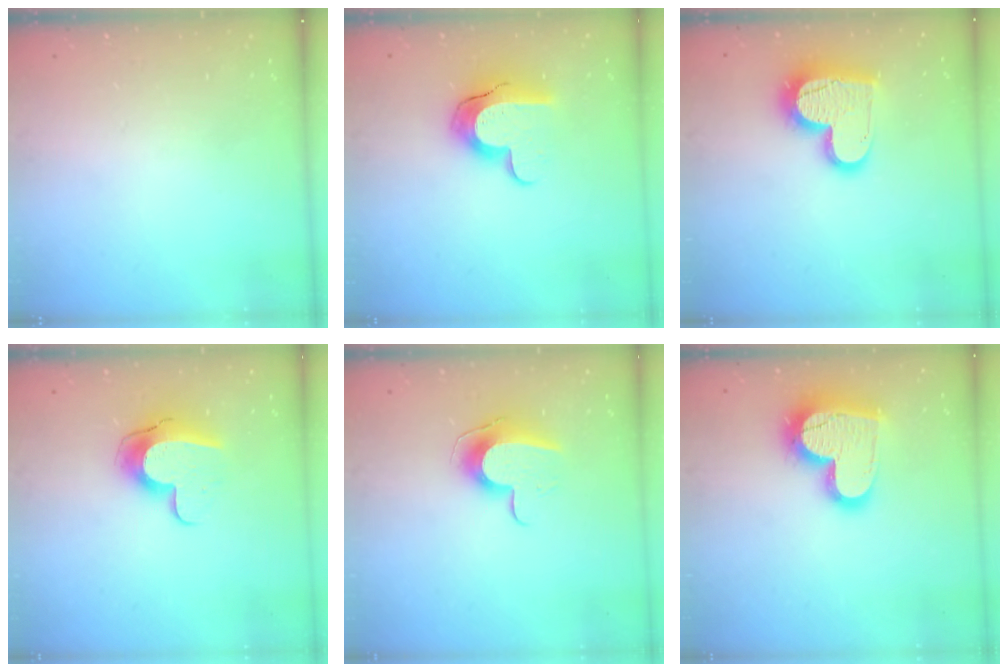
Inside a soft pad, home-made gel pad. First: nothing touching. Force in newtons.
{"total": 11.1, "press": 11.1, "slide": 0.8}
{"total": 15.2, "press": 15.1, "slide": 1.4}
{"total": 11.2, "press": 11.2, "slide": 1.1}
{"total": 9.9, "press": 9.9, "slide": 0.4}
{"total": 18.4, "press": 18.4, "slide": 1.4}